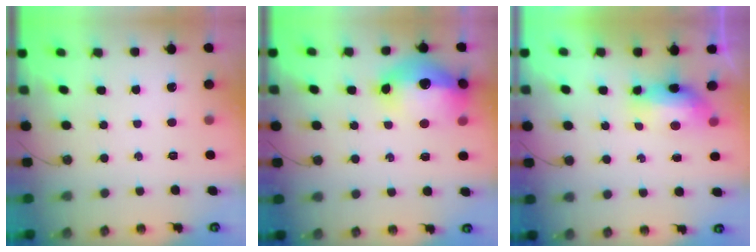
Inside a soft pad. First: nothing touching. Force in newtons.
{"total": 17.9, "press": 17.8, "slide": 1.4}
{"total": 10.1, "press": 9.1, "slide": 4.4}